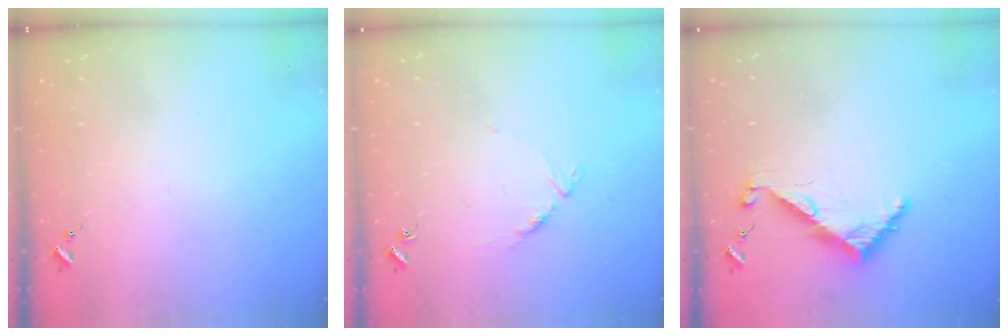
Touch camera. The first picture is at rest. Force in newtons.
{"total": 5.5, "press": 5.5, "slide": 0.4}
{"total": 6.3, "press": 6.3, "slide": 0.5}